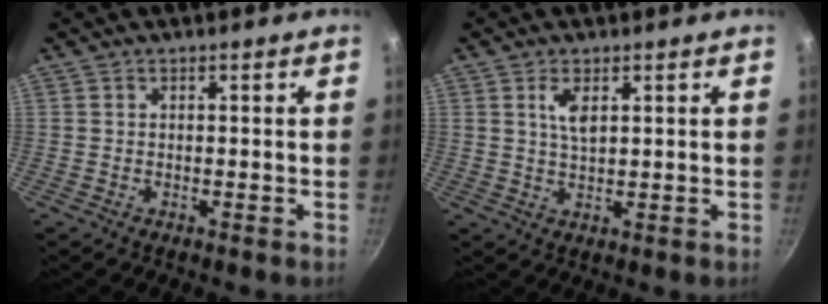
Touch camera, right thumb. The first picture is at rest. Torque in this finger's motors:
{"motor_torque": [0.69, 0.51, 0.71, 0.52, 0.18]}